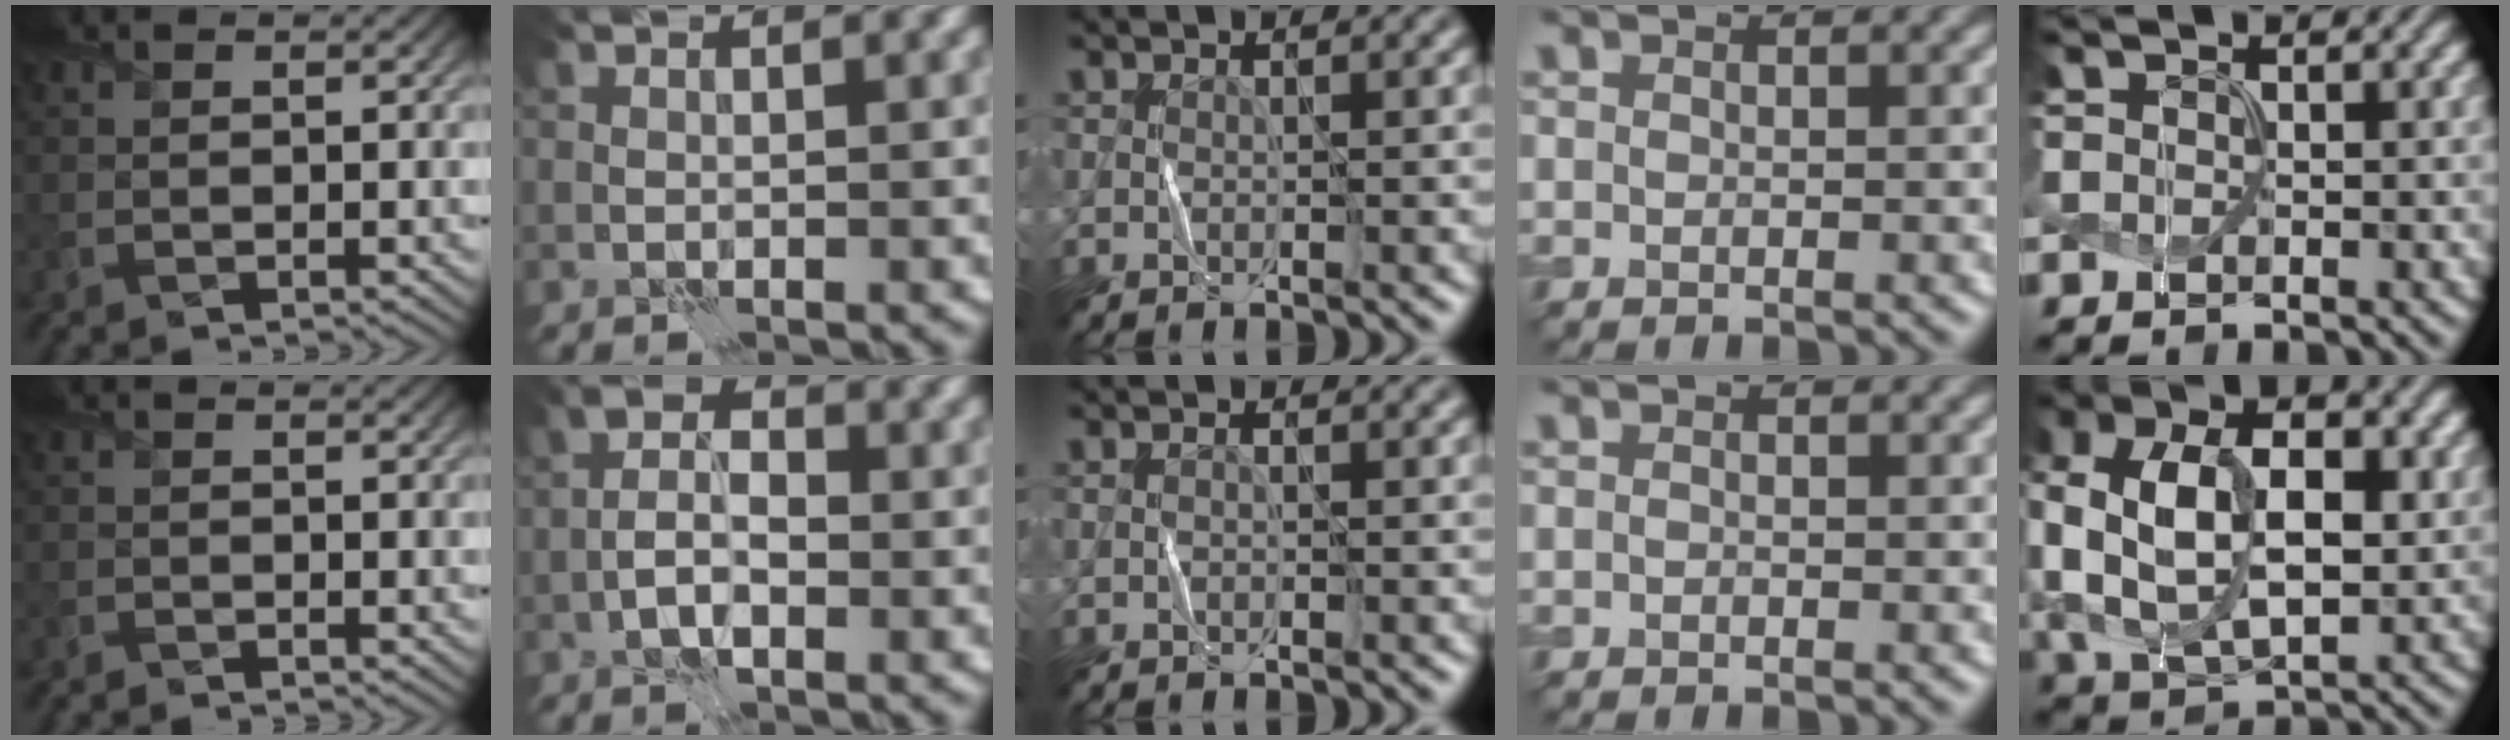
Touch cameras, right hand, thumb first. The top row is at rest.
{"thumb": {"total": 1.1, "force": [-1.1, -0.1, -0.2], "torque": [0.004, -0.008, -0.024]}, "index": {"total": 4.4, "force": [-1.2, 2.3, 3.5], "torque": [-0.069, 0.007, -0.029]}, "middle": {"total": 0.5, "force": [0.1, 0.2, 0.4], "torque": [-0.005, -0.005, -0.006]}, "little": {"total": 12.1, "force": [0.2, 7.7, 9.3], "torque": [-0.191, 0.003, 0.004]}}